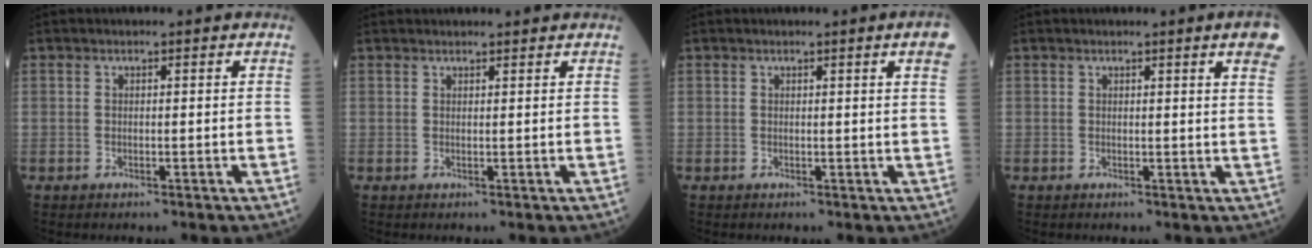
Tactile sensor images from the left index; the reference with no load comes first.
{"total": 3.5, "force": [3.4, 0.3, 0.8], "torque": [-0.011, 0.026, 0.044]}
{"total": 3.2, "force": [1.8, -0.2, 2.7], "torque": [-0.028, -0.003, 0.013]}
{"total": 4.8, "force": [3.1, -0.2, 3.6], "torque": [-0.034, -0.009, 0.020]}